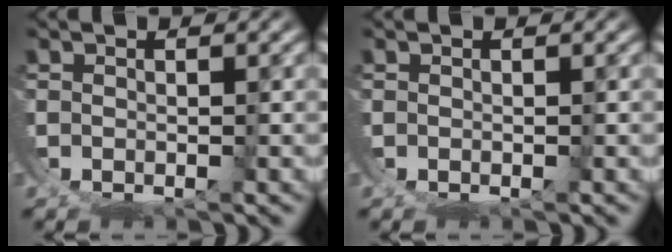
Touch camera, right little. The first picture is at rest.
{"total": 0.0}